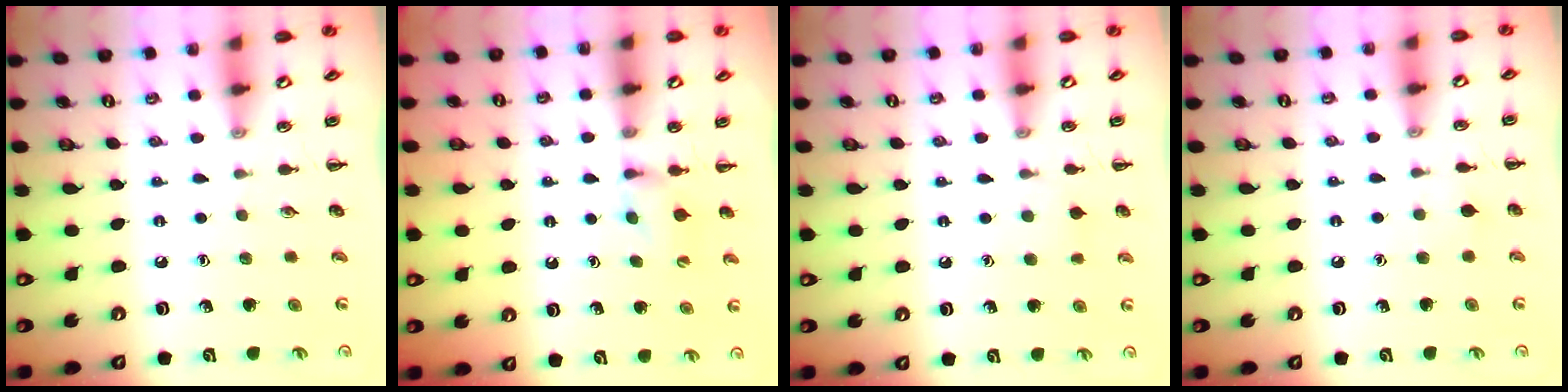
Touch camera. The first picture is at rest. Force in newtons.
{"total": 5.2, "press": 5.1, "slide": 1.4}
{"total": 6.2, "press": 5.8, "slide": 2.1}
{"total": 4.1, "press": 3.9, "slide": 1.3}